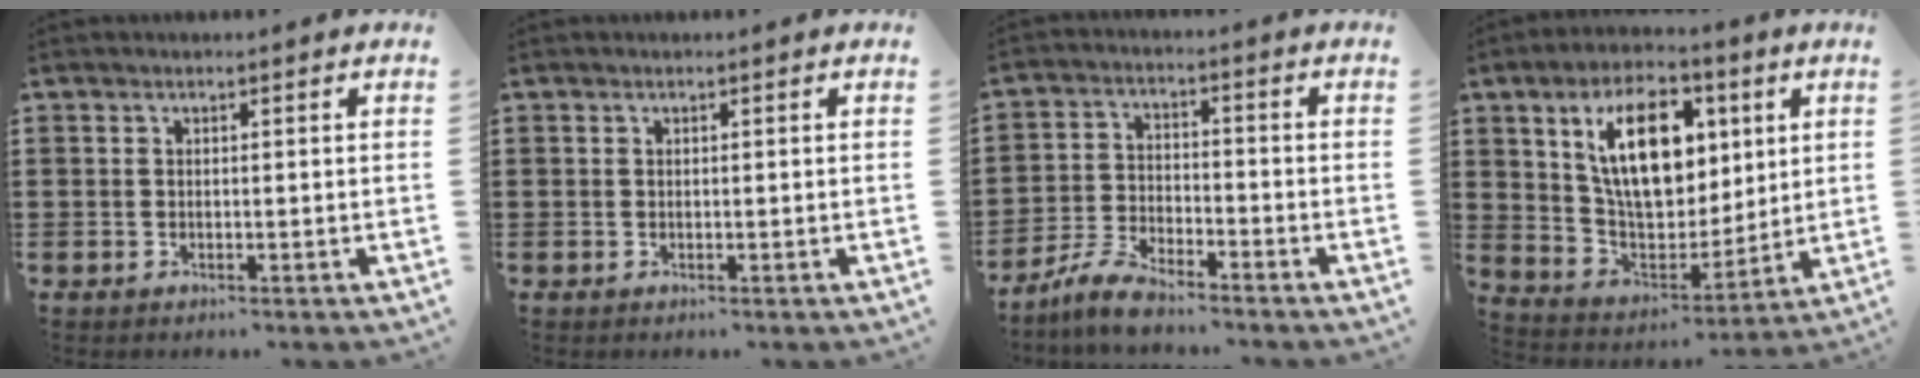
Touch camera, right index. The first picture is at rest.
{"total": 0.0}
{"total": 5.6, "force": [-5.1, 0.9, 2.2], "torque": [-0.056, 0.001, -0.101]}
{"total": 14.5, "force": [5.0, 8.2, 10.9], "torque": [-0.218, 0.013, 0.088]}